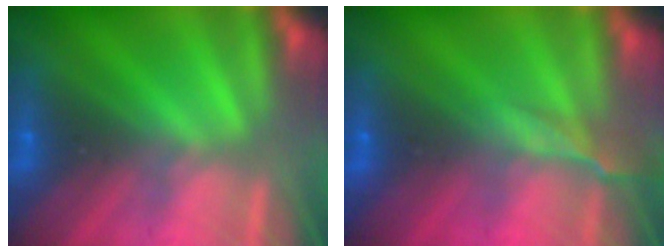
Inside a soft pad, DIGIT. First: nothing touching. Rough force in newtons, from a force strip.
{"total": 2.5}